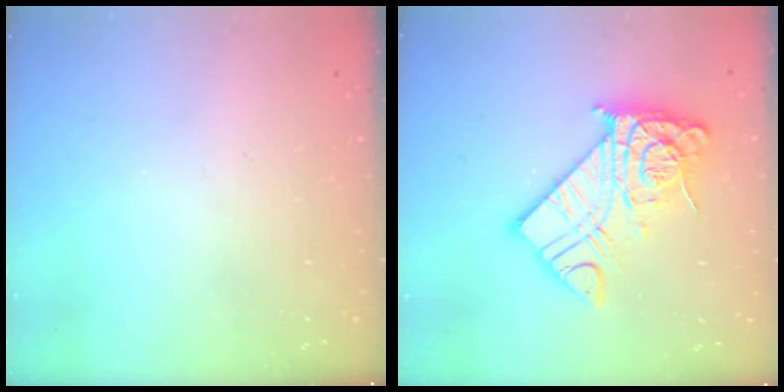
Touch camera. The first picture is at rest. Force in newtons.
{"total": 14.2, "press": 14.1, "slide": 1.5}